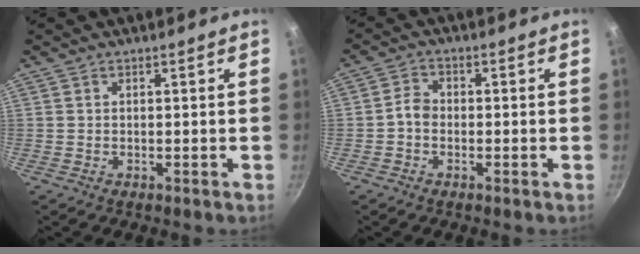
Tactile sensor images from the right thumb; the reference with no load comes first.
{"total": 3.0, "force": [-0.9, 2.3, 1.7], "torque": [-0.025, 0.020, -0.025]}